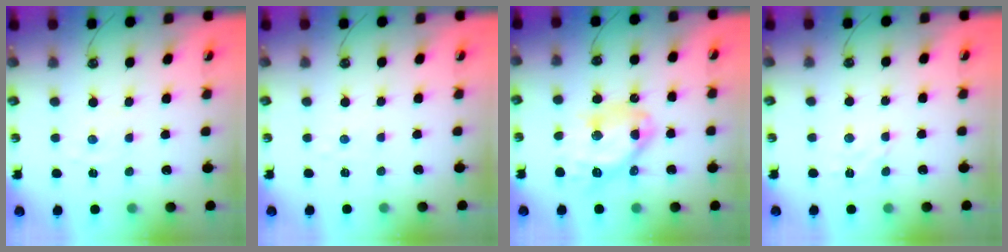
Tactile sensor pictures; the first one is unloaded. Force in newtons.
{"total": 1.9, "press": 1.9, "slide": 0.5}
{"total": 16.1, "press": 16.0, "slide": 1.6}
{"total": 2.9, "press": 2.8, "slide": 0.2}